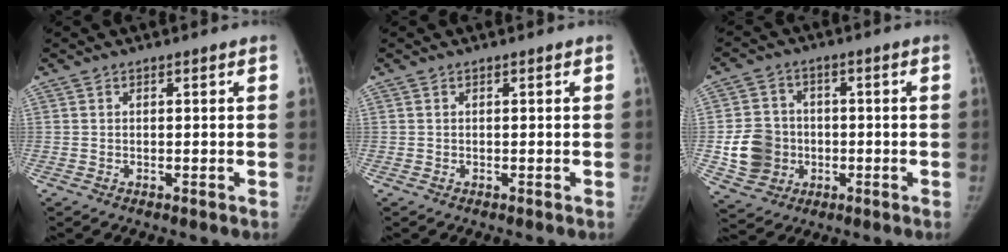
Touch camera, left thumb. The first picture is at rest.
{"total": 0.0}
{"total": 10.3, "force": [-1.6, 9.3, 4.2], "torque": [-0.052, 0.010, -0.024]}